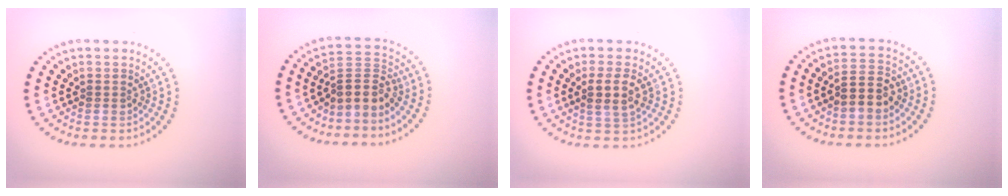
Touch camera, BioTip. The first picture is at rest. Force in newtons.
{"total": 3.0, "press": 2.1, "slide": 2.1}
{"total": 2.3, "press": 2.1, "slide": 0.8}
{"total": 2.9, "press": 2.8, "slide": 0.8}